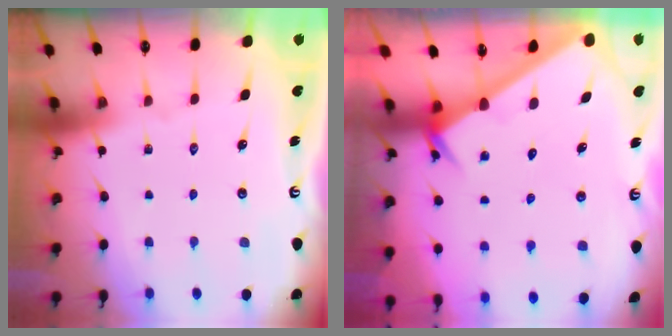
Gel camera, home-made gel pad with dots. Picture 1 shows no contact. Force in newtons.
{"total": 2.4, "press": 2.4, "slide": 0.1}